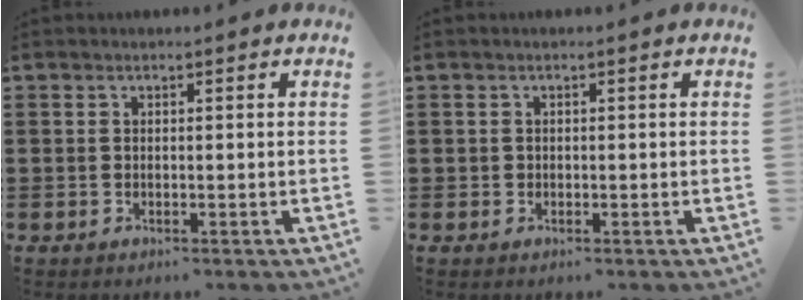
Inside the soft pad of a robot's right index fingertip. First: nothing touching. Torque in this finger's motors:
{"motor_torque": [-0.38, 0.29, 0.02, 0.01]}